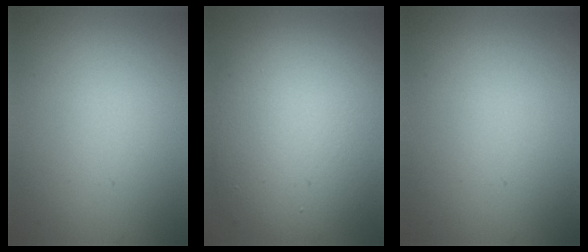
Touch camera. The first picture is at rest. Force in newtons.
{"total": 11.5, "press": 11.4, "slide": 1.2}
{"total": 0.0}